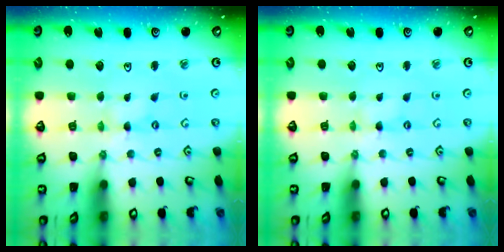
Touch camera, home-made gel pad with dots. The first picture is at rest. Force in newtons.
{"total": 0.6, "press": 0.6, "slide": 0.1}